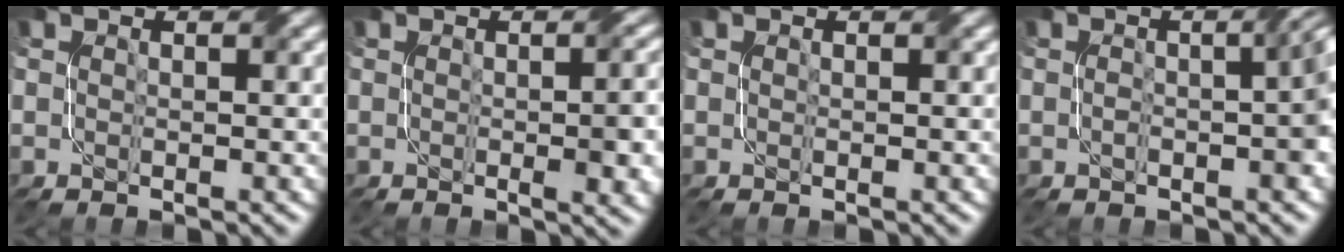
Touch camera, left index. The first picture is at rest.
{"total": 4.4, "force": [-0.4, 1.3, 4.2], "torque": [-0.039, 0.004, -0.001]}
{"total": 0.0}
{"total": 3.7, "force": [-0.6, 1.0, 3.5], "torque": [-0.048, 0.010, -0.012]}